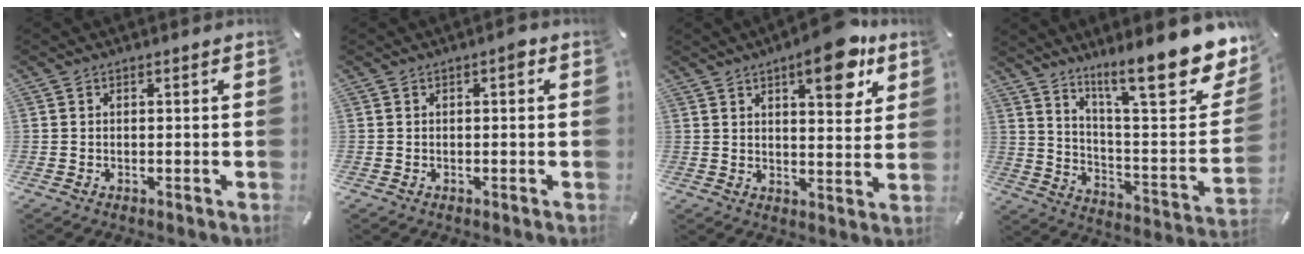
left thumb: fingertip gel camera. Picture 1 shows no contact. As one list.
[{"total": 1.9, "force": [0.2, 0.8, 1.7], "torque": [-0.026, 0.006, -0.001]}, {"total": 12.5, "force": [7.4, 4.7, 8.9], "torque": [-0.106, -0.040, 0.118]}, {"total": 21.6, "force": [15.8, 5.1, 13.8], "torque": [-0.207, -0.122, 0.253]}]